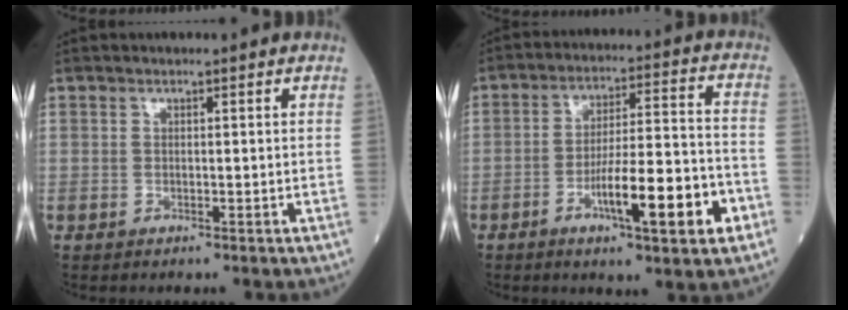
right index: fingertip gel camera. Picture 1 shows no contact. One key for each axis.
{"total": 13.3, "fx": -5.5, "fy": 1.6, "fz": 12.0, "tx": -0.200, "ty": 0.005, "tz": -0.081}